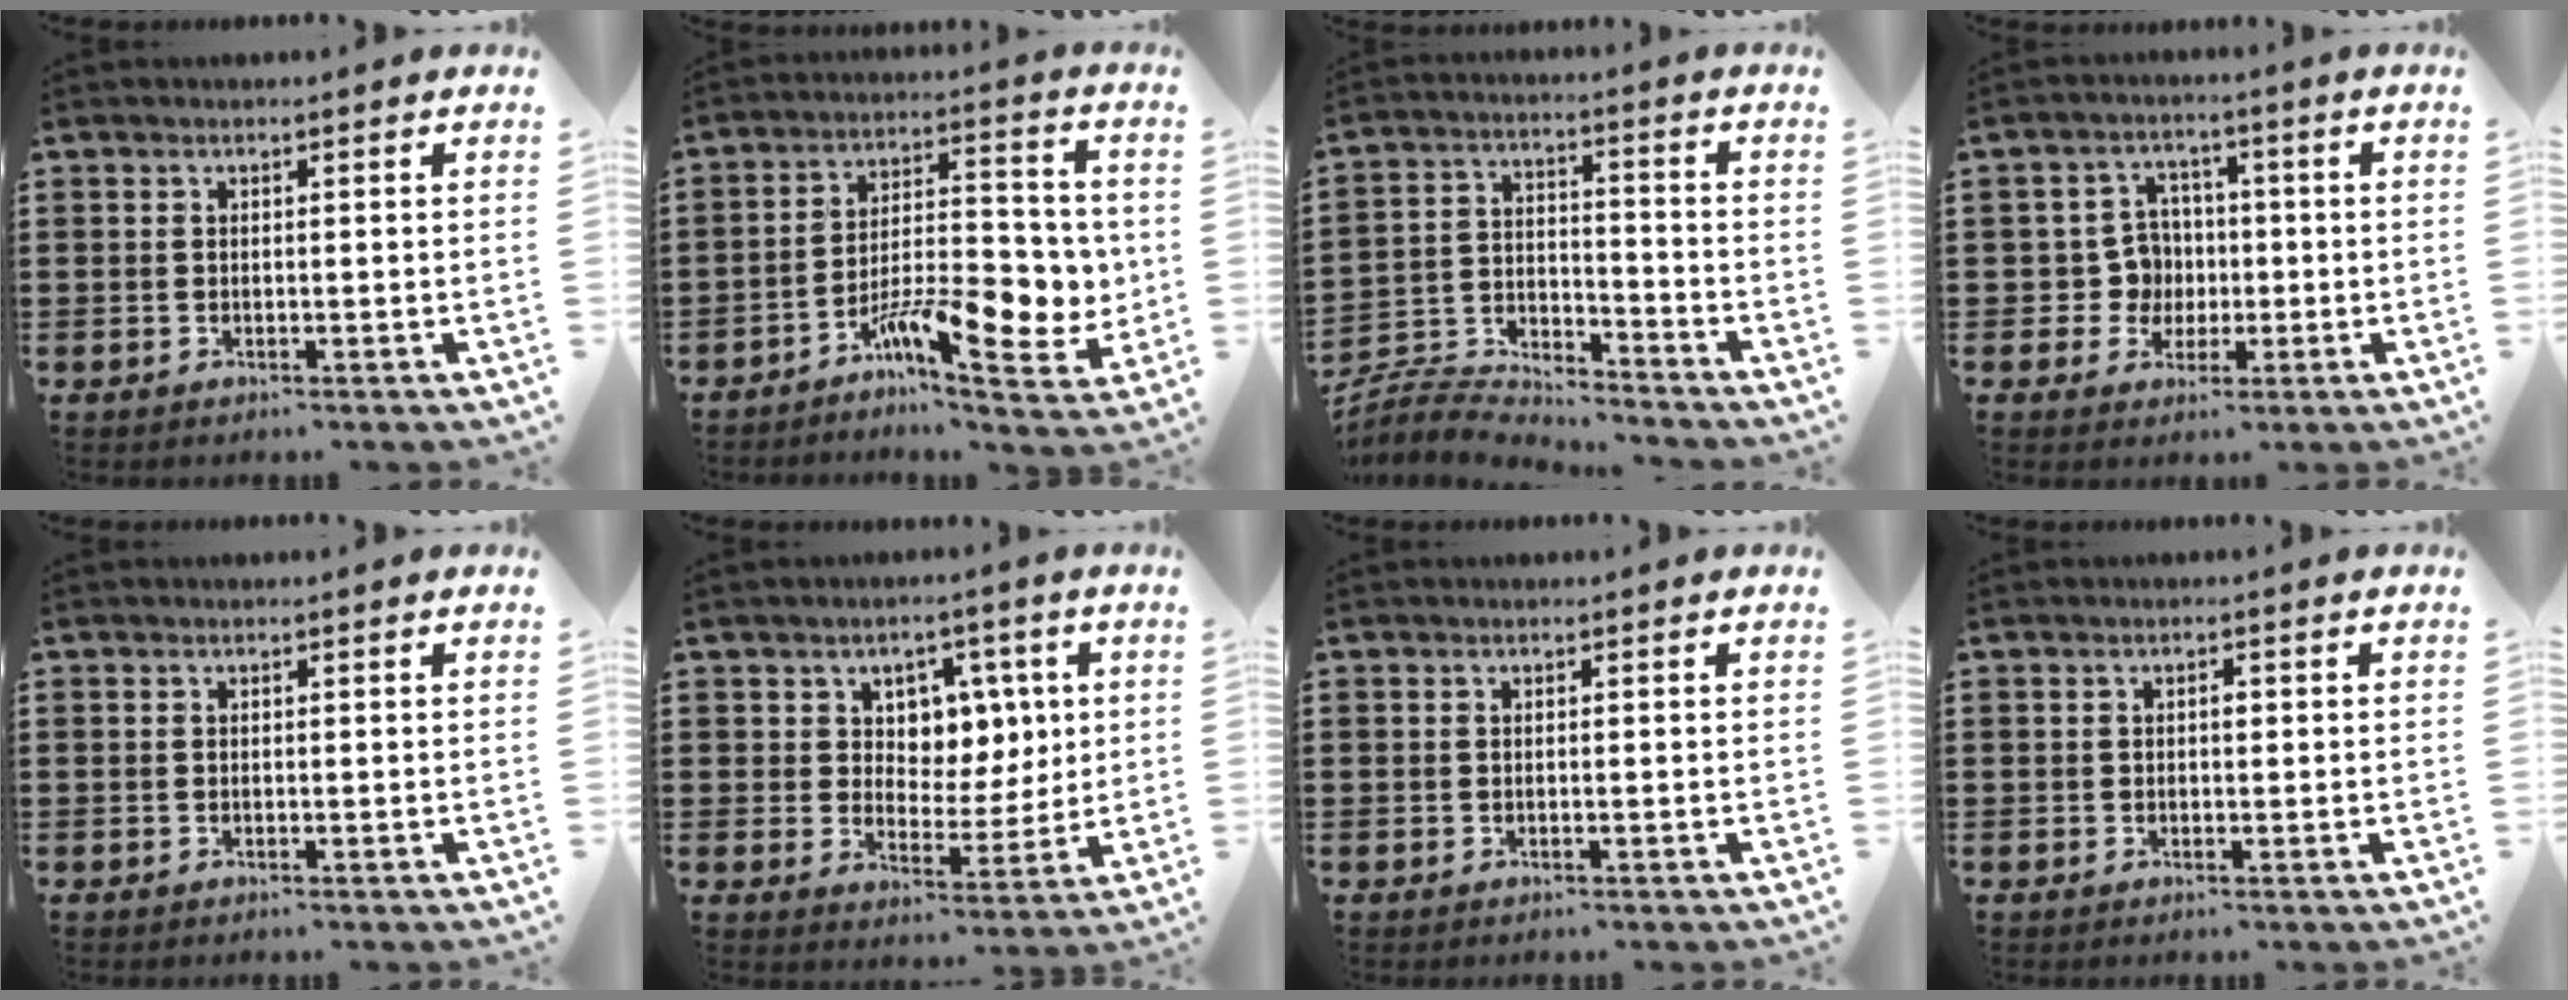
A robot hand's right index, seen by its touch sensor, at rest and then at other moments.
{"total": 11.3, "force": [-4.2, 4.5, 9.5], "torque": [-0.125, 0.008, -0.069]}
{"total": 5.0, "force": [-4.9, 1.0, 0.5], "torque": [-0.032, -0.005, -0.107]}
{"total": 6.1, "force": [-0.4, 5.6, 2.6], "torque": [-0.060, 0.014, -0.009]}
{"total": 0.0}
{"total": 6.2, "force": [2.7, 5.1, 2.3], "torque": [-0.057, 0.005, 0.044]}
{"total": 0.0}
{"total": 1.0, "force": [0.0, 0.5, 0.8], "torque": [-0.017, 0.002, 0.000]}